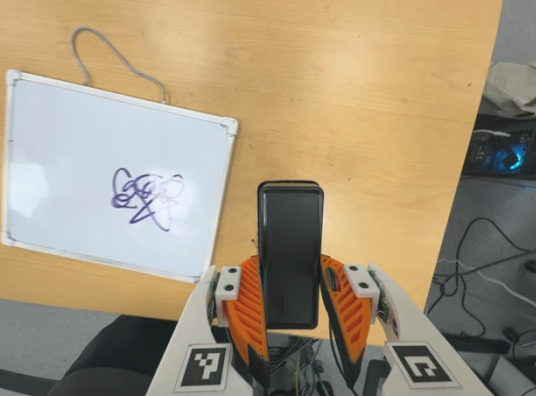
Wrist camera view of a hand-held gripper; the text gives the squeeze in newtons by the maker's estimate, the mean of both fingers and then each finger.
{"total": 4.0, "left": 2.5, "right": 5.6}